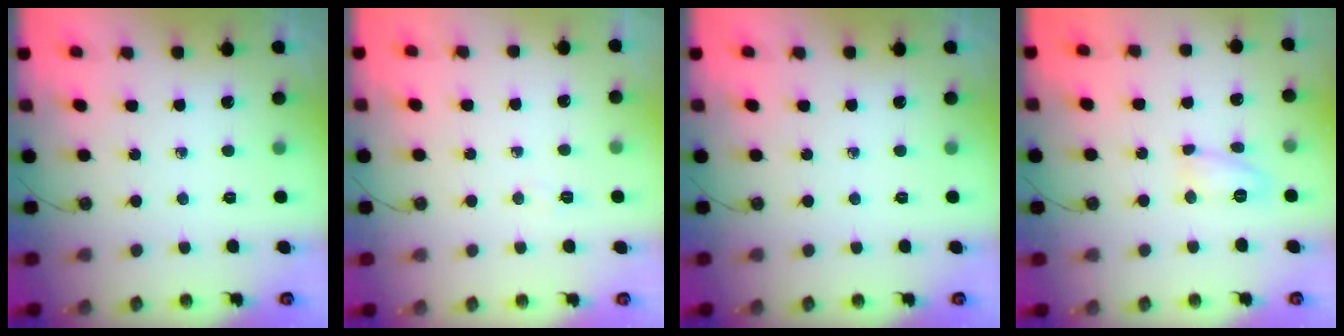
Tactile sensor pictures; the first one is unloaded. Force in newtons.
{"total": 3.1, "press": 3.0, "slide": 0.7}
{"total": 0.0}
{"total": 7.7, "press": 7.7, "slide": 0.6}